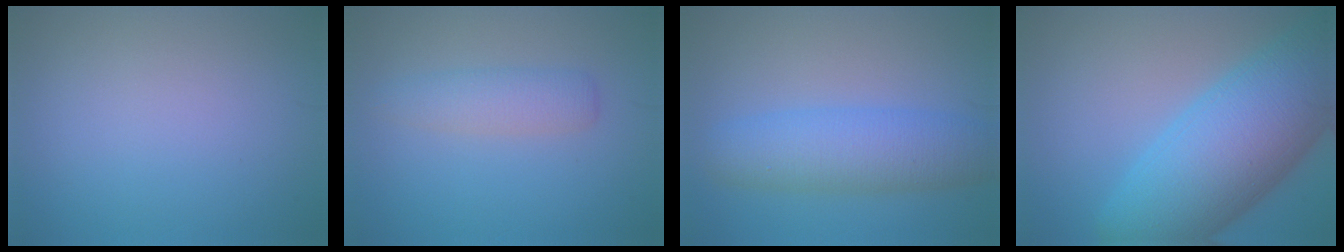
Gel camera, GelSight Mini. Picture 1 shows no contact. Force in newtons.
{"total": 2.5, "press": 2.5, "slide": 0.0}
{"total": 5.7, "press": 5.7, "slide": 0.1}
{"total": 12.3, "press": 12.3, "slide": 0.5}